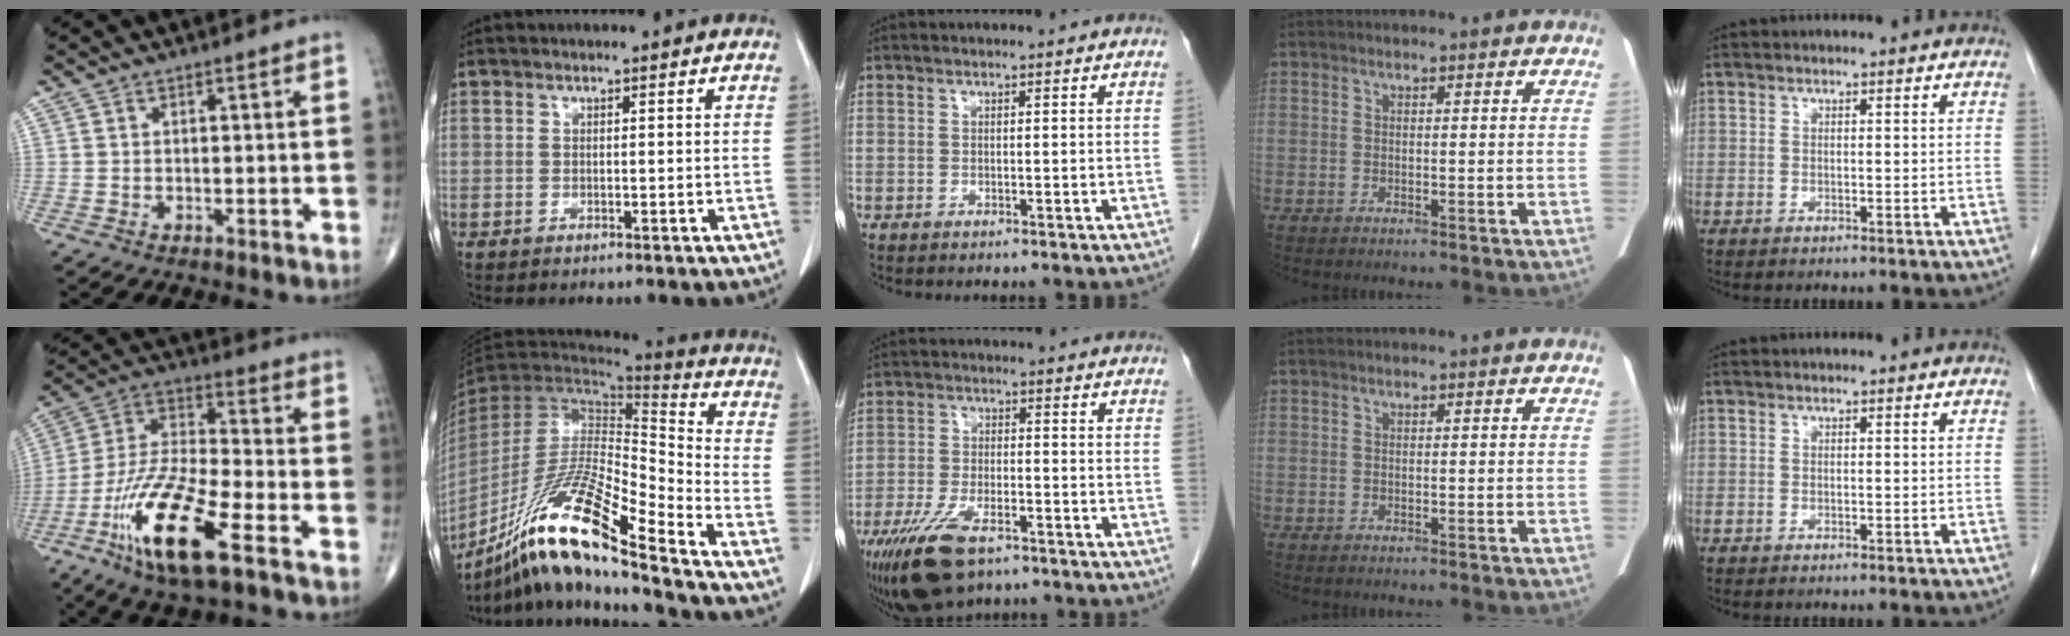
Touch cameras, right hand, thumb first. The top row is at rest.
{"thumb": {"total": 18.8, "force": [-9.3, 4.8, 15.6], "torque": [-0.333, 0.028, -0.173]}, "index": {"total": 20.4, "force": [-14.4, 0.9, 14.4], "torque": [-0.291, -0.033, -0.269]}, "middle": {"total": 10.5, "force": [-6.9, 4.0, 6.9], "torque": [-0.136, -0.013, -0.119]}}